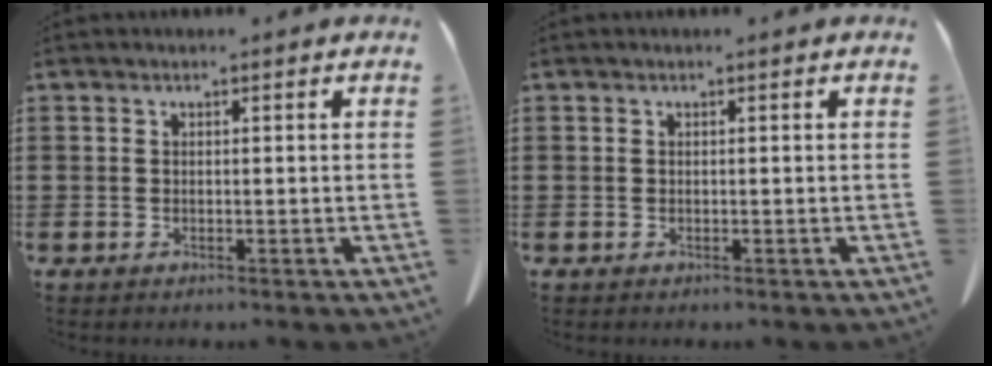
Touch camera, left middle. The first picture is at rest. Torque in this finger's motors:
{"motor_torque": [-0.34, -0.37, 0.00, 0.00]}